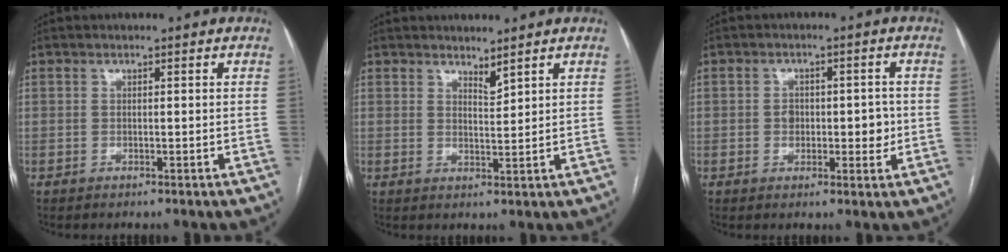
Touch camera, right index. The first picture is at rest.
{"total": 2.0, "force": [1.8, 0.1, 0.8], "torque": [-0.017, -0.012, 0.037]}
{"total": 4.6, "force": [-0.3, 2.9, 3.6], "torque": [-0.042, 0.009, 0.001]}